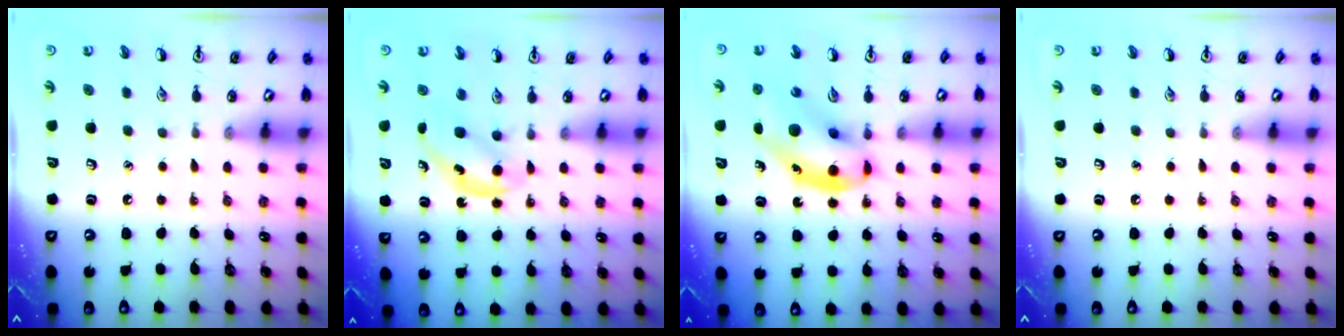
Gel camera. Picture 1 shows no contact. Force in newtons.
{"total": 5.2, "press": 5.2, "slide": 0.6}
{"total": 12.2, "press": 11.8, "slide": 3.3}
{"total": 0.0}